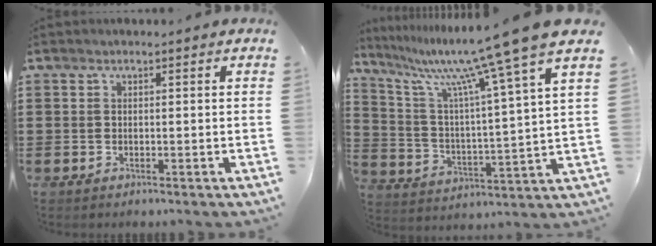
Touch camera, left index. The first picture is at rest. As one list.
[{"total": 13.0, "force": [10.6, -1.0, 7.5], "torque": [-0.171, -0.073, 0.162]}]